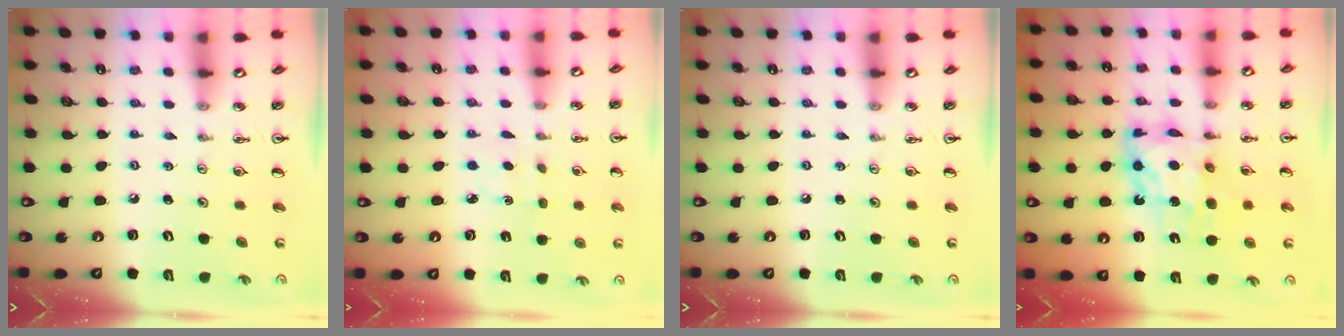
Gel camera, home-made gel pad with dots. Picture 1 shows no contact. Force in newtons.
{"total": 2.3, "press": 2.3, "slide": 0.3}
{"total": 0.0}
{"total": 10.2, "press": 10.2, "slide": 0.9}